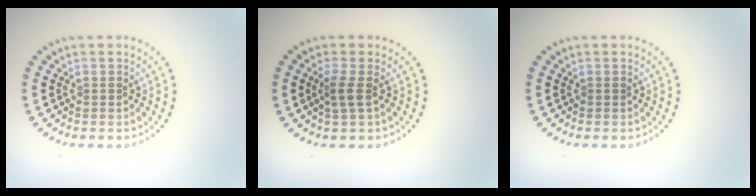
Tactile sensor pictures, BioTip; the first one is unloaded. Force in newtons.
{"total": 1.6, "press": 1.3, "slide": 1.0}
{"total": 0.0}